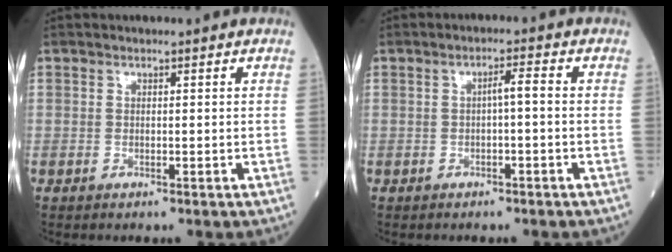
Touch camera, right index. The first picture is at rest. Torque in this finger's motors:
{"motor_torque": [0.30, -0.05, 0.14, 0.04]}